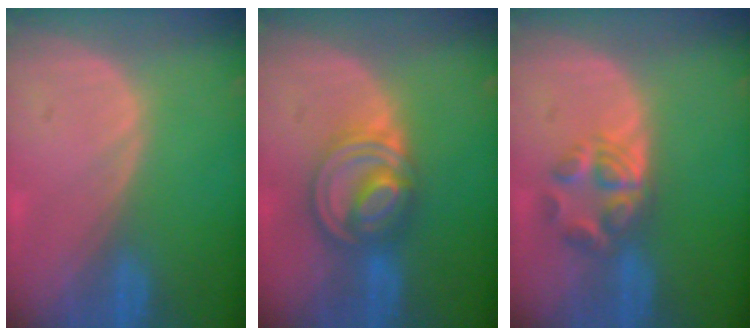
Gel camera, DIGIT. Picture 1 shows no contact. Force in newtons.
{"total": 8.0, "press": 6.9, "slide": 4.1}
{"total": 5.8, "press": 4.9, "slide": 3.0}